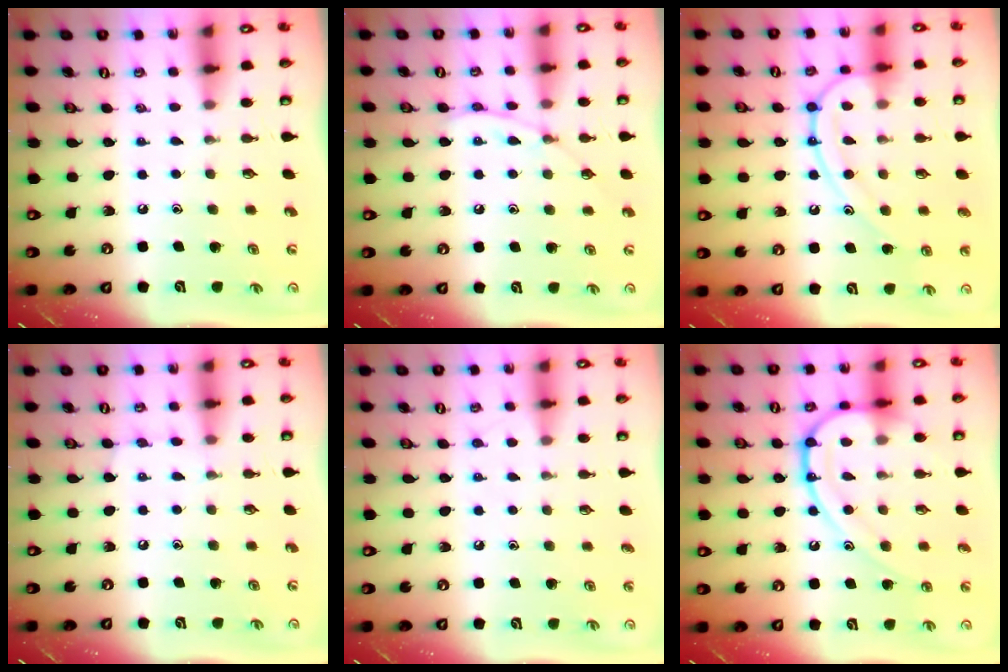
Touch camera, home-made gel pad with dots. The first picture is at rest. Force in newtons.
{"total": 6.1, "press": 6.1, "slide": 0.6}
{"total": 13.4, "press": 13.4, "slide": 1.3}
{"total": 5.0, "press": 4.9, "slide": 0.5}
{"total": 5.4, "press": 5.4, "slide": 0.7}
{"total": 15.2, "press": 15.1, "slide": 1.5}